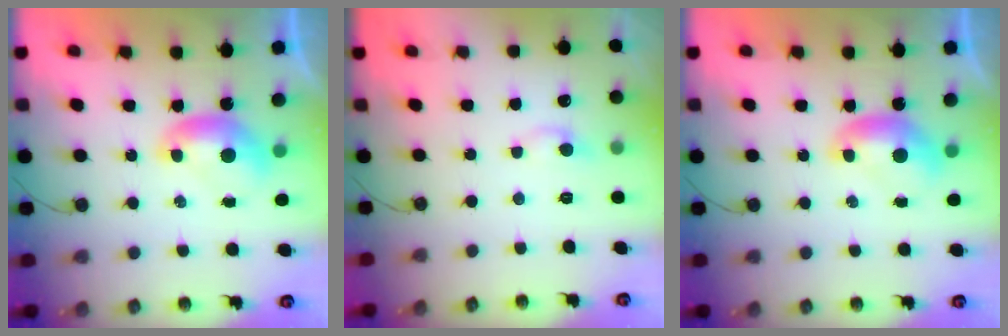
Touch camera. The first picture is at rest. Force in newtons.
{"total": 0.0}
{"total": 0.0}